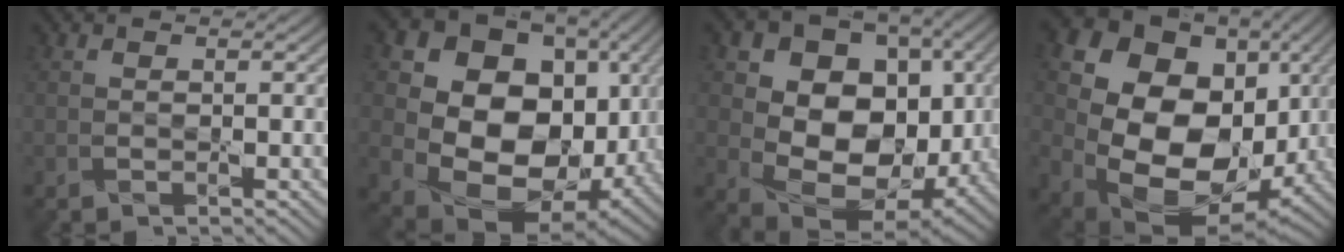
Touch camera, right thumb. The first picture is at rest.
{"total": 18.5, "force": [1.6, 14.4, 11.4], "torque": [-0.223, -0.037, 0.065]}
{"total": 15.0, "force": [0.8, 11.3, 9.8], "torque": [-0.170, -0.016, 0.019]}
{"total": 21.0, "force": [1.3, 16.4, 13.0], "torque": [-0.292, -0.041, 0.071]}